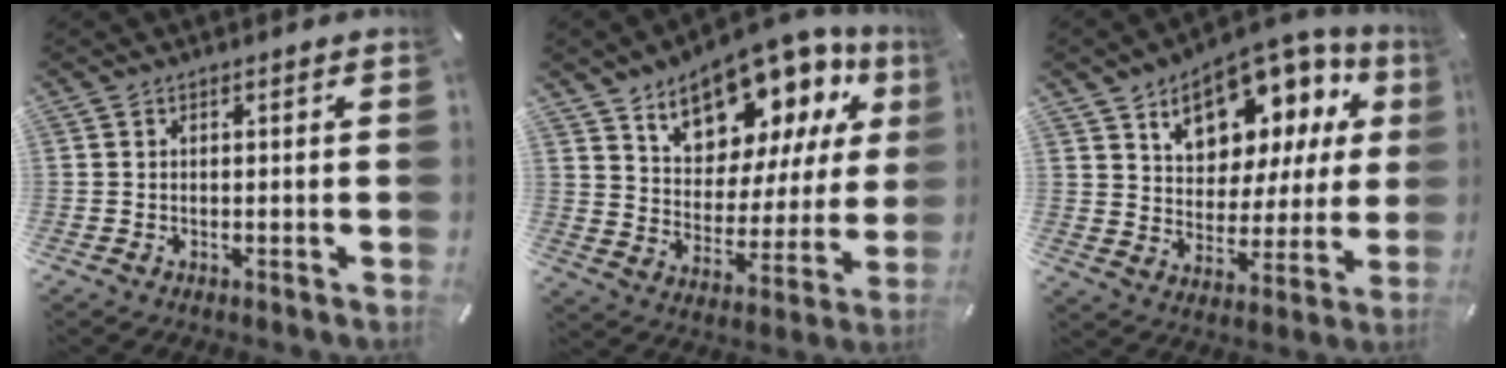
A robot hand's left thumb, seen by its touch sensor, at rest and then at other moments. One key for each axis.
{"total": 14.9, "fx": 11.8, "fy": 7.5, "fz": 5.3, "tx": -0.086, "ty": -0.100, "tz": 0.205}
{"total": 14.1, "fx": 9.3, "fy": 8.7, "fz": 6.1, "tx": -0.091, "ty": -0.071, "tz": 0.161}